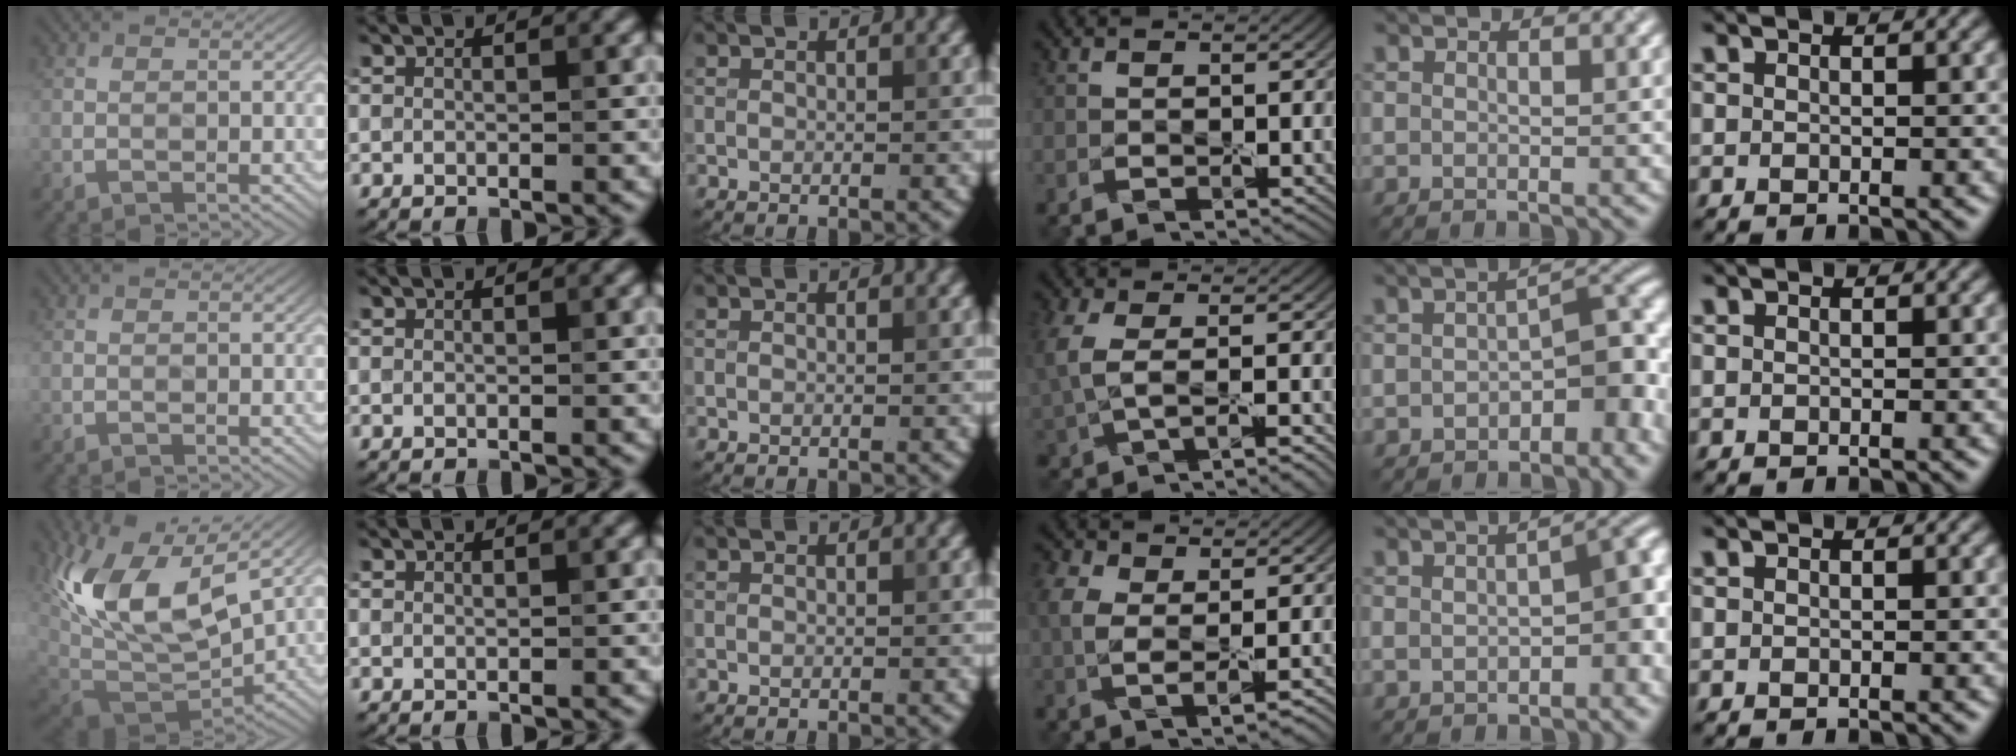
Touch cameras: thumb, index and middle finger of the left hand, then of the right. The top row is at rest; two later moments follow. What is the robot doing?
{"motion": "peel", "object": "window cling"}